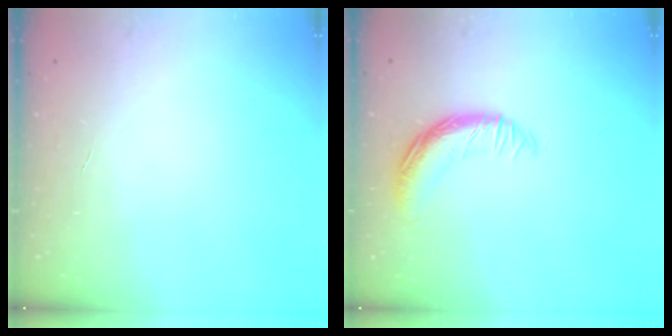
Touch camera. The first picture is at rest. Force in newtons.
{"total": 12.8, "press": 12.8, "slide": 0.9}